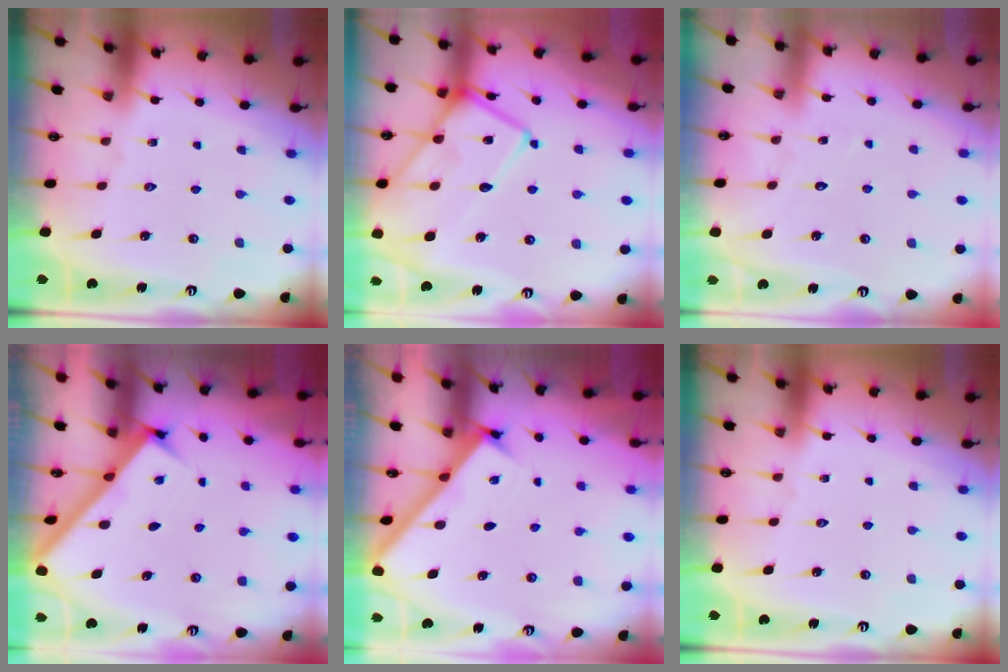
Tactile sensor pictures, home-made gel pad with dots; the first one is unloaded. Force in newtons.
{"total": 17.6, "press": 17.5, "slide": 1.5}
{"total": 4.0, "press": 4.0, "slide": 0.4}
{"total": 2.4, "press": 2.4, "slide": 0.2}
{"total": 2.7, "press": 2.7, "slide": 0.3}
{"total": 0.0}